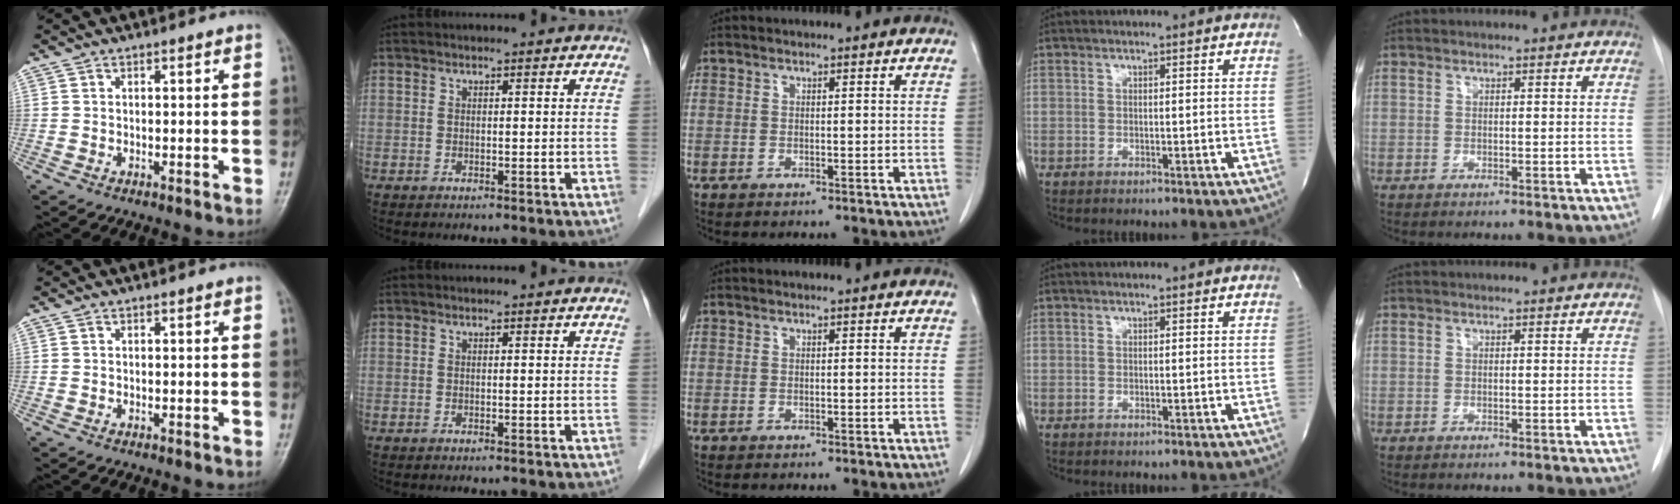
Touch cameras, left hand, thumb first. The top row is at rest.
{}